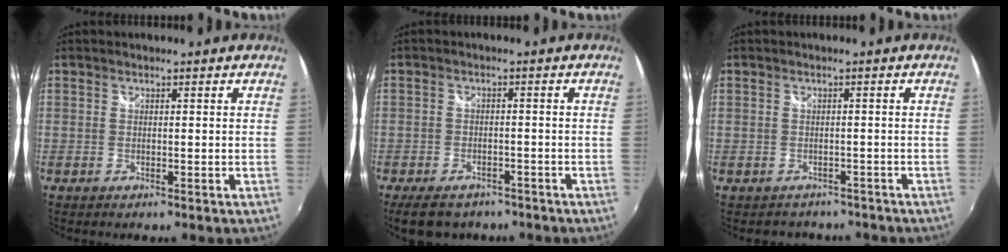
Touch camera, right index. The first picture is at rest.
{"total": 8.7, "force": [-6.5, 4.6, 3.5], "torque": [-0.082, -0.005, -0.095]}
{"total": 4.1, "force": [-3.0, 2.8, 0.4], "torque": [0.000, 0.010, -0.037]}